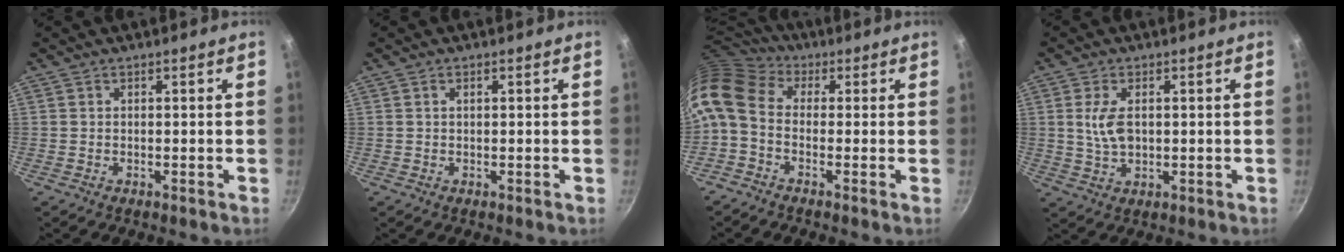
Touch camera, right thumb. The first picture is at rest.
{"total": 0.7, "force": [0.3, 0.3, 0.6], "torque": [-0.010, 0.003, 0.004]}
{"total": 11.8, "force": [0.2, 8.5, 8.2], "torque": [-0.176, 0.029, -0.017]}
{"total": 5.8, "force": [0.9, 3.2, 4.7], "torque": [-0.089, -0.003, 0.019]}